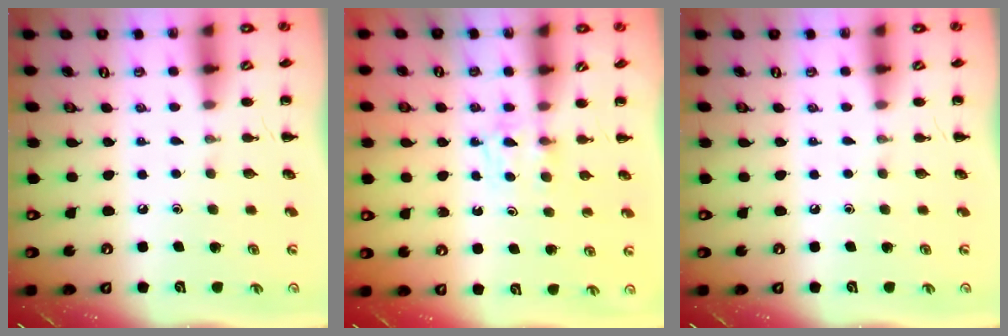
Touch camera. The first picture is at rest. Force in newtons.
{"total": 4.0, "press": 3.7, "slide": 1.4}
{"total": 0.0}